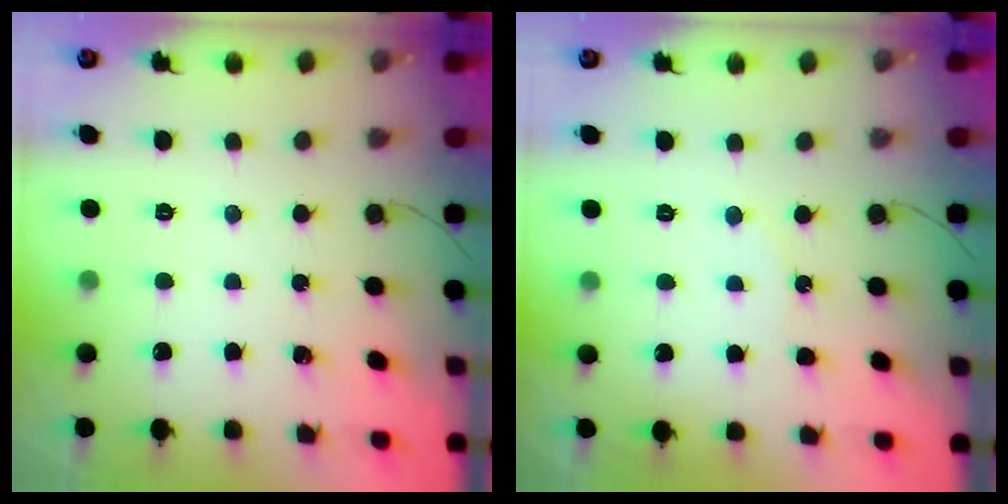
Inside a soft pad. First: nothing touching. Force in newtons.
{"total": 5.3, "press": 5.3, "slide": 0.6}